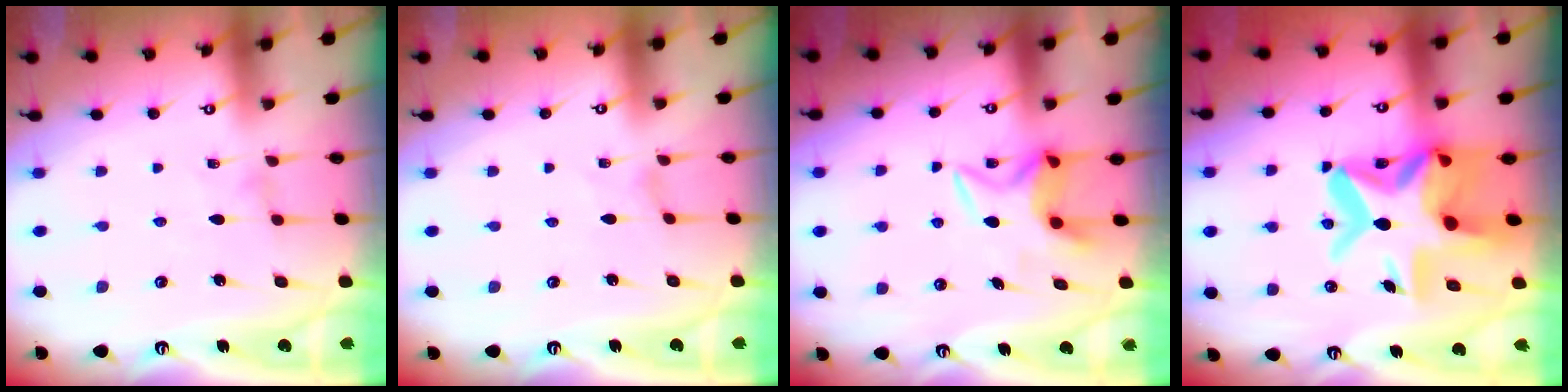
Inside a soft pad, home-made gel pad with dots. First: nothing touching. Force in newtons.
{"total": 0.0}
{"total": 5.5, "press": 5.5, "slide": 0.4}
{"total": 19.4, "press": 19.3, "slide": 2.4}